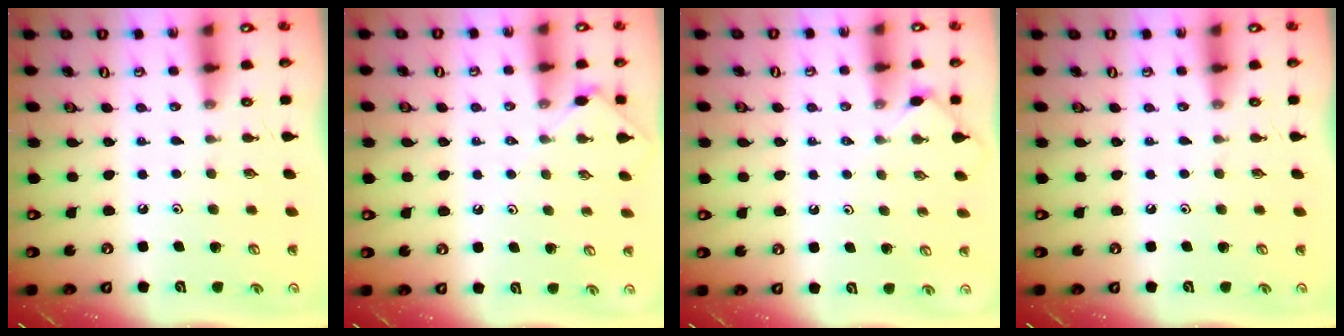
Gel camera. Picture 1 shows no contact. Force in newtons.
{"total": 3.6, "press": 3.5, "slide": 0.7}
{"total": 2.6, "press": 2.6, "slide": 0.5}
{"total": 0.0}